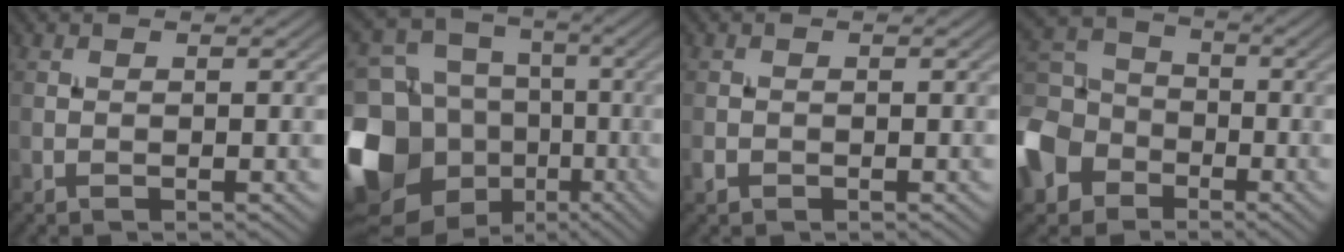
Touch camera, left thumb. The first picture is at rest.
{"total": 18.2, "force": [-5.8, 15.2, 8.3], "torque": [-0.265, -0.016, -0.101]}
{"total": 0.8, "force": [-0.5, 0.6, 0.3], "torque": [-0.006, -0.002, -0.010]}
{"total": 12.3, "force": [-5.5, 9.4, 5.7], "torque": [-0.186, -0.025, -0.122]}